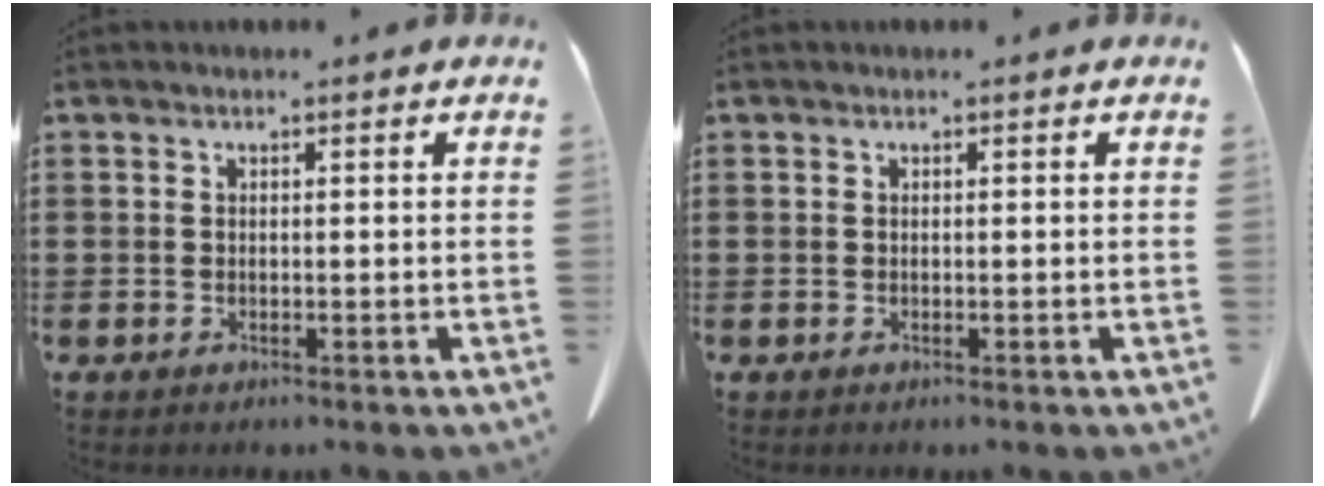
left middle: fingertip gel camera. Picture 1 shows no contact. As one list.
[{"total": 0.0}]